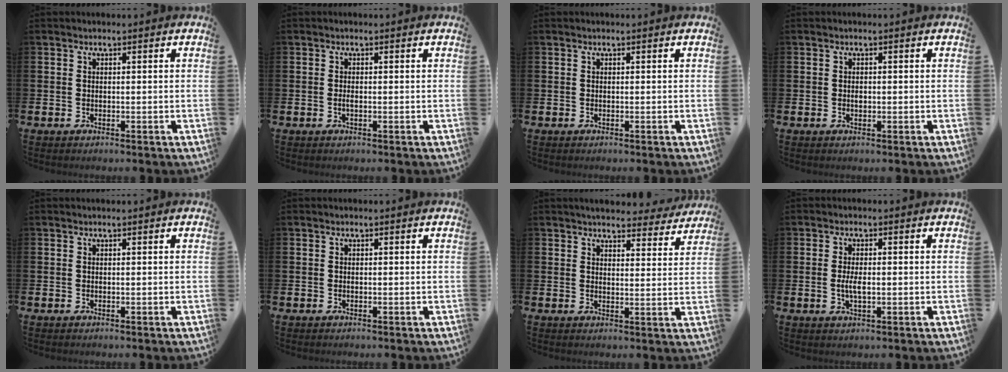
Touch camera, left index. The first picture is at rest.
{"total": 0.7, "force": [-0.2, 0.2, 0.6], "torque": [-0.019, 0.002, -0.002]}
{"total": 0.0}
{"total": 0.7, "force": [0.0, 0.5, 0.5], "torque": [-0.008, 0.003, -0.001]}
{"total": 0.0}
{"total": 0.0}
{"total": 4.7, "force": [4.6, 1.0, 0.7], "torque": [-0.020, -0.026, 0.080]}
{"total": 2.8, "force": [-0.1, 1.2, 2.5], "torque": [-0.047, 0.001, -0.004]}